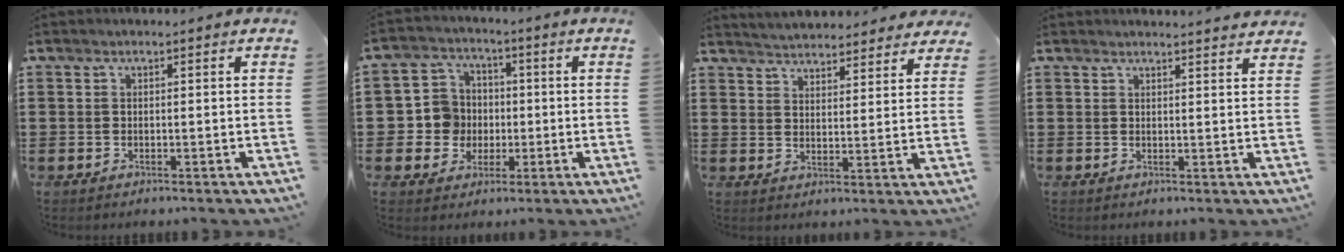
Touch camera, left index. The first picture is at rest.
{"total": 6.5, "force": [-0.4, 6.4, 0.8], "torque": [-0.050, 0.014, -0.007]}
{"total": 4.3, "force": [4.3, 0.1, 0.1], "torque": [-0.019, -0.021, 0.077]}
{"total": 2.2, "force": [2.1, -0.3, 0.3], "torque": [-0.009, -0.006, 0.042]}